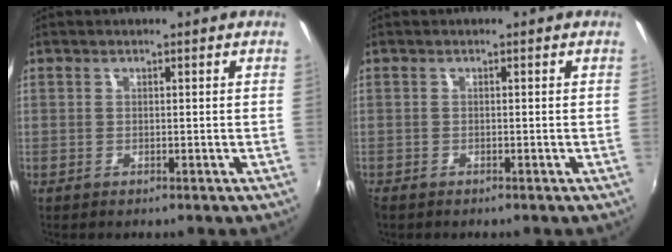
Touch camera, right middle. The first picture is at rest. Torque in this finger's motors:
{"motor_torque": [1.07, -1.07, 0.24, 0.19]}